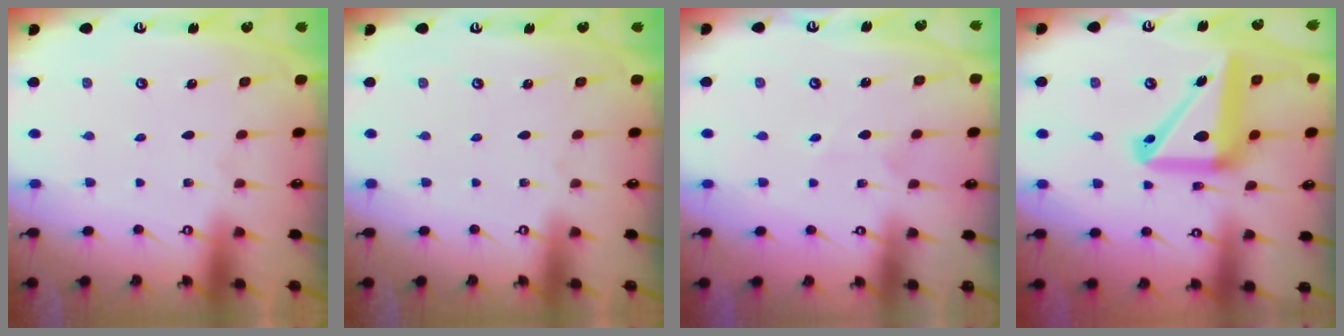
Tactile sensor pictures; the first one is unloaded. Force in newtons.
{"total": 0.0}
{"total": 4.2, "press": 4.1, "slide": 0.7}
{"total": 17.5, "press": 17.3, "slide": 2.6}